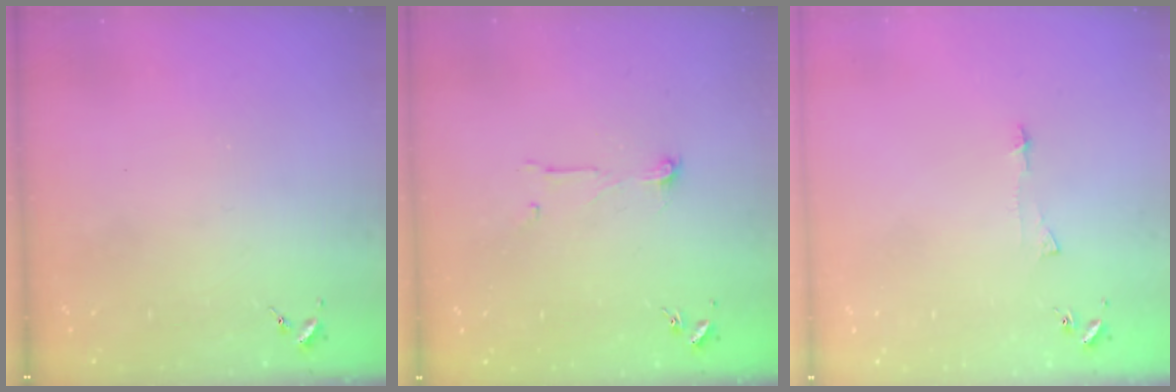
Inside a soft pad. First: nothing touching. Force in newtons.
{"total": 4.3, "press": 4.3, "slide": 0.4}
{"total": 3.6, "press": 3.6, "slide": 0.3}